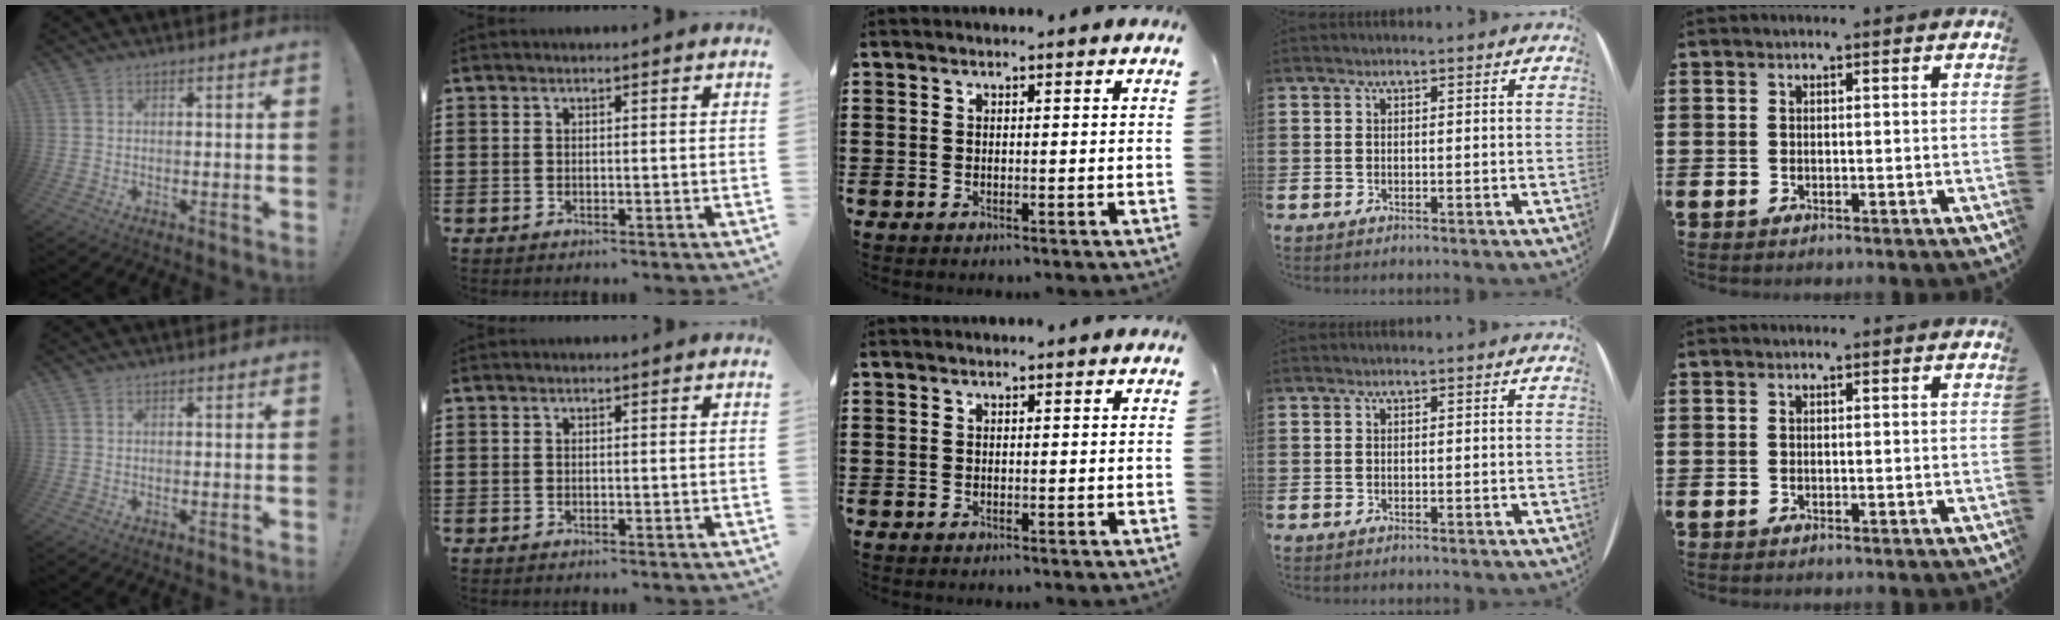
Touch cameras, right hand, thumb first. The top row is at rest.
{}